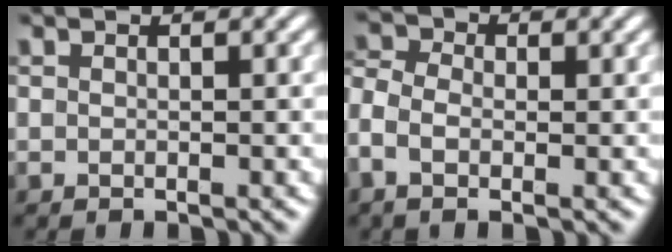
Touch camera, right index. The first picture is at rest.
{"total": 3.6, "force": [-0.4, 2.7, 2.4], "torque": [-0.068, -0.011, -0.010]}